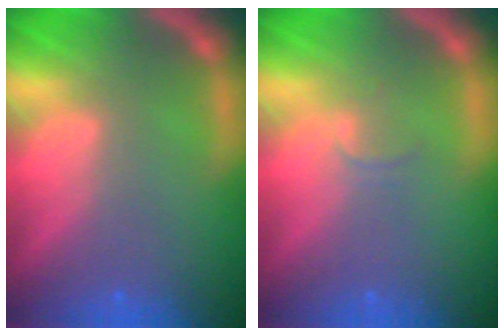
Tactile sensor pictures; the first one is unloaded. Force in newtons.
{"total": 1.0}